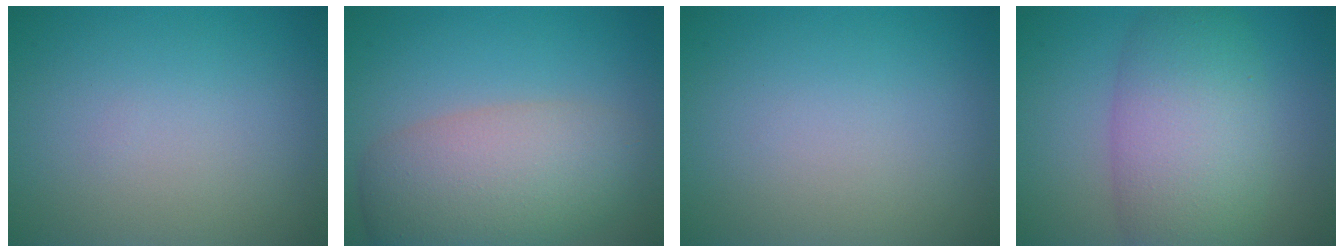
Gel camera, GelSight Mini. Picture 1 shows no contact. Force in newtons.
{"total": 7.6, "press": 7.6, "slide": 0.3}
{"total": 0.0}
{"total": 8.2, "press": 8.2, "slide": 0.2}